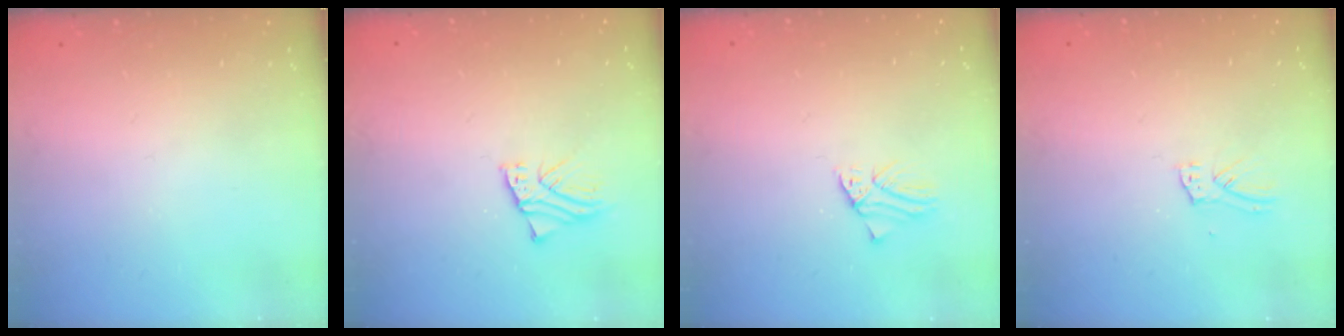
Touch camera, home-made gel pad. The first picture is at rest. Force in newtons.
{"total": 2.0, "press": 2.0, "slide": 0.2}
{"total": 1.1, "press": 1.1, "slide": 0.2}
{"total": 6.2, "press": 6.1, "slide": 0.4}